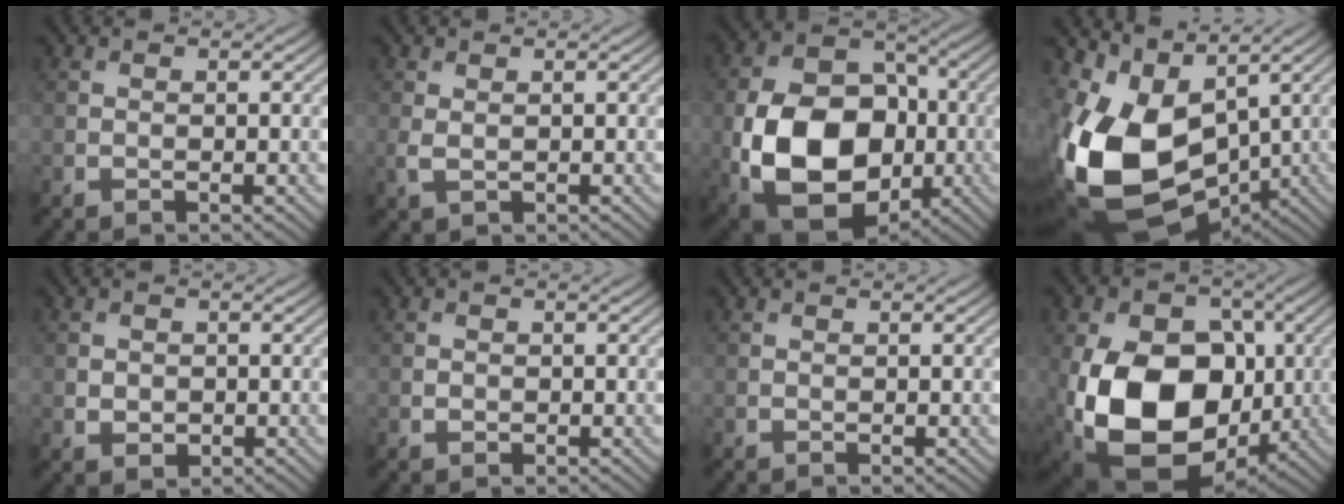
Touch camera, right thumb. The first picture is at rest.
{"total": 1.8, "force": [0.2, 1.1, 1.3], "torque": [-0.040, -0.002, 0.007]}
{"total": 18.2, "force": [-4.3, 12.6, 12.4], "torque": [-0.240, -0.043, -0.065]}
{"total": 17.1, "force": [-1.9, 11.2, 12.8], "torque": [-0.310, -0.034, -0.013]}
{"total": 1.7, "force": [-0.1, 1.5, 0.8], "torque": [-0.019, -0.007, -0.003]}
{"total": 0.6, "force": [-0.2, 0.6, 0.3], "torque": [-0.002, -0.003, -0.004]}
{"total": 0.0}
{"total": 17.1, "force": [-2.7, 12.2, 11.7], "torque": [-0.228, -0.034, -0.048]}